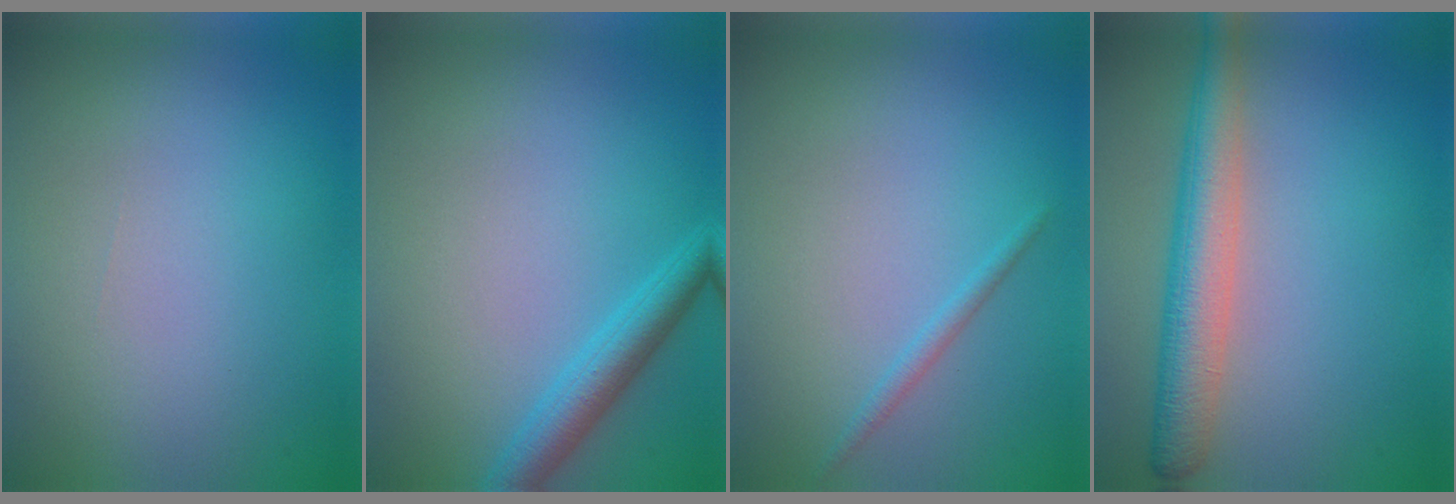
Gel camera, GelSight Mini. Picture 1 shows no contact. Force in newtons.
{"total": 3.1, "press": 3.1, "slide": 0.2}
{"total": 1.0, "press": 1.0, "slide": 0.0}
{"total": 5.0, "press": 5.0, "slide": 0.3}